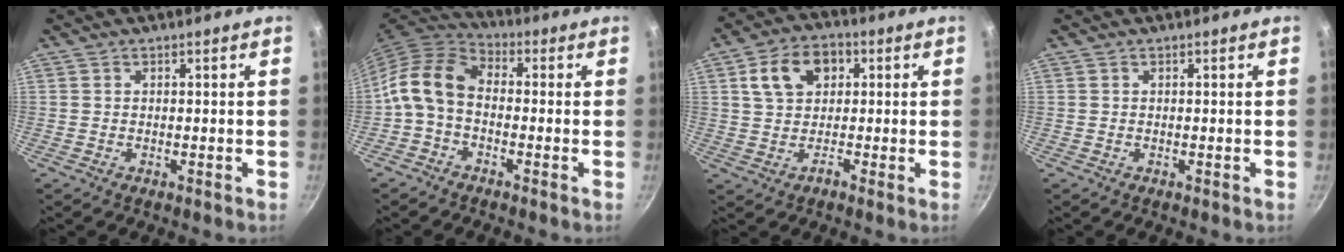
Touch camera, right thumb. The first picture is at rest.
{"total": 9.6, "force": [-1.7, 6.4, 7.0], "torque": [-0.133, 0.041, -0.052]}
{"total": 9.2, "force": [2.0, 6.9, 5.6], "torque": [-0.067, 0.021, 0.024]}
{"total": 0.0}